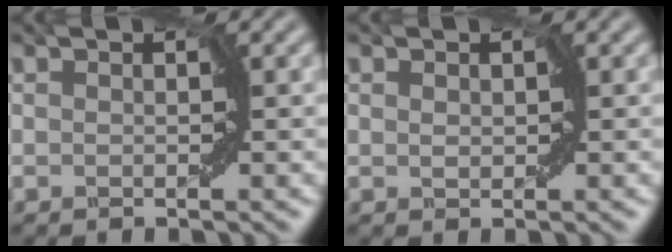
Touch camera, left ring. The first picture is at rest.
{"total": 0.6, "force": [0.2, 0.5, 0.2], "torque": [-0.003, 0.000, 0.005]}